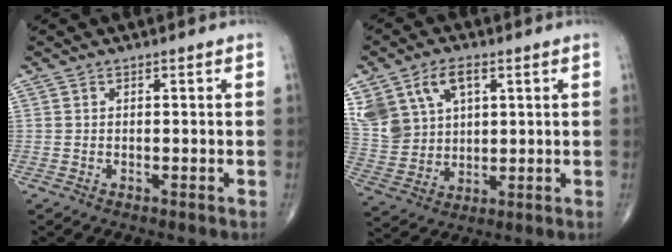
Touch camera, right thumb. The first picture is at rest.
{"total": 13.0, "force": [5.6, 8.9, 7.7], "torque": [-0.145, -0.008, 0.122]}